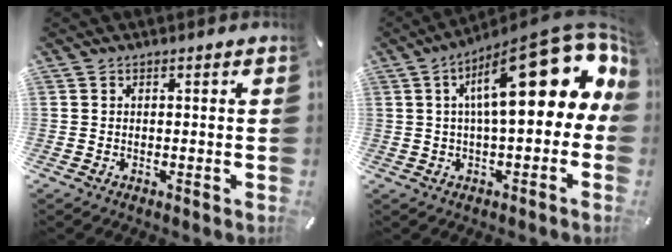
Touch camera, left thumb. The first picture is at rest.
{"total": 23.5, "force": [7.5, 8.6, 20.6], "torque": [-0.316, -0.049, 0.118]}